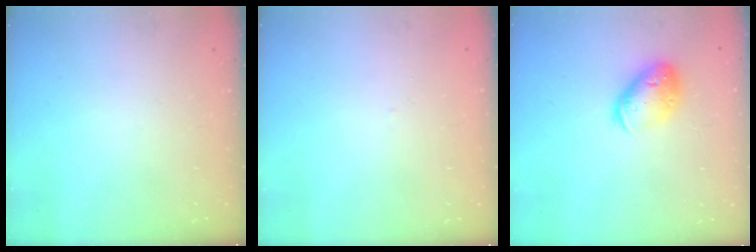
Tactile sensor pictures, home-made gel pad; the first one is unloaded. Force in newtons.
{"total": 1.6, "press": 1.6, "slide": 0.3}
{"total": 13.7, "press": 13.5, "slide": 2.0}